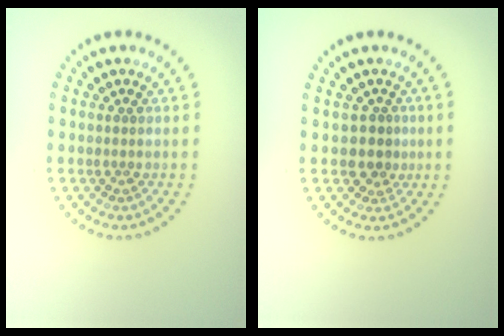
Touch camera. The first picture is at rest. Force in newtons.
{"total": 1.6, "press": 1.2, "slide": 1.0}